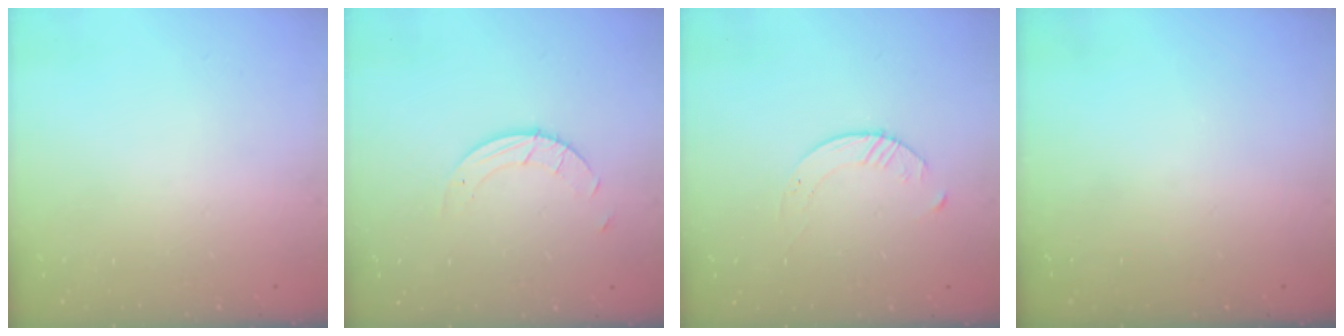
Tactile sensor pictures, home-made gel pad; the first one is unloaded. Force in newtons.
{"total": 3.1, "press": 3.1, "slide": 0.2}
{"total": 3.9, "press": 3.9, "slide": 0.4}
{"total": 0.0}